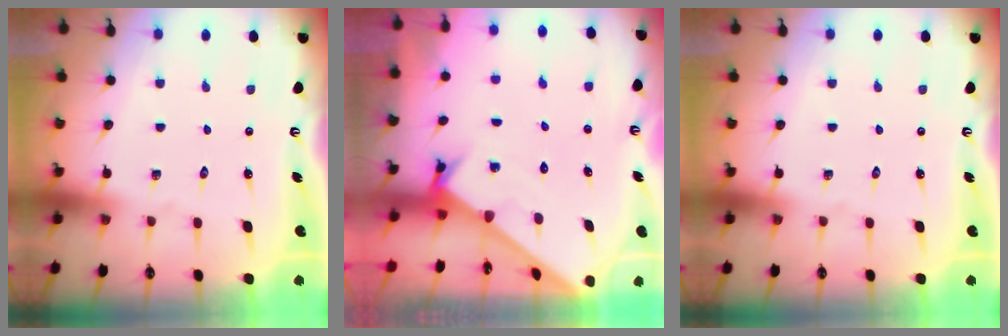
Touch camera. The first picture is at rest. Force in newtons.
{"total": 1.7, "press": 1.7, "slide": 0.1}
{"total": 0.0}